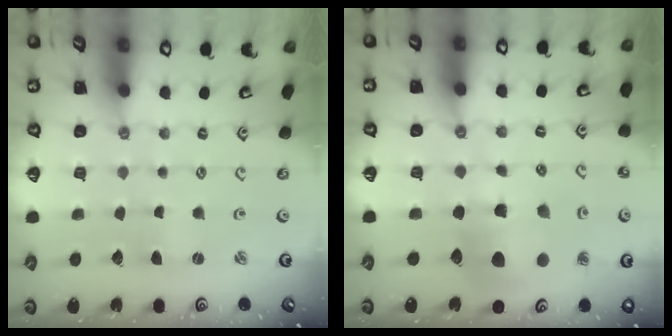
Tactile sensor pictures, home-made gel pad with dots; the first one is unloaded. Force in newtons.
{"total": 12.9, "press": 12.8, "slide": 1.9}